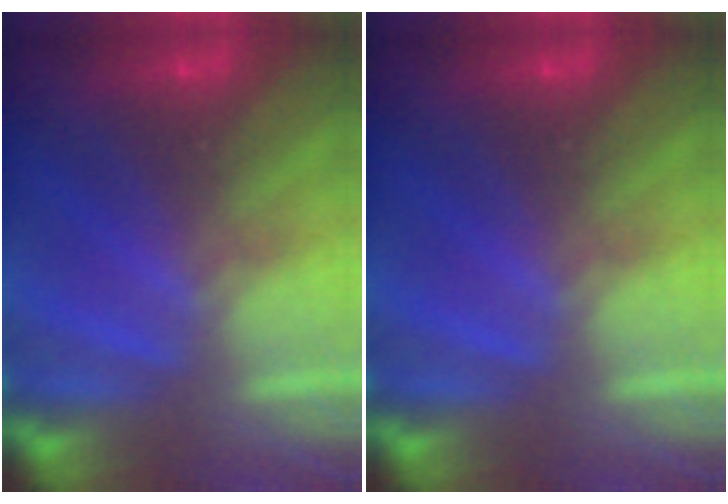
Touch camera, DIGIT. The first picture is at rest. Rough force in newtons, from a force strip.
{"total": 0.0}